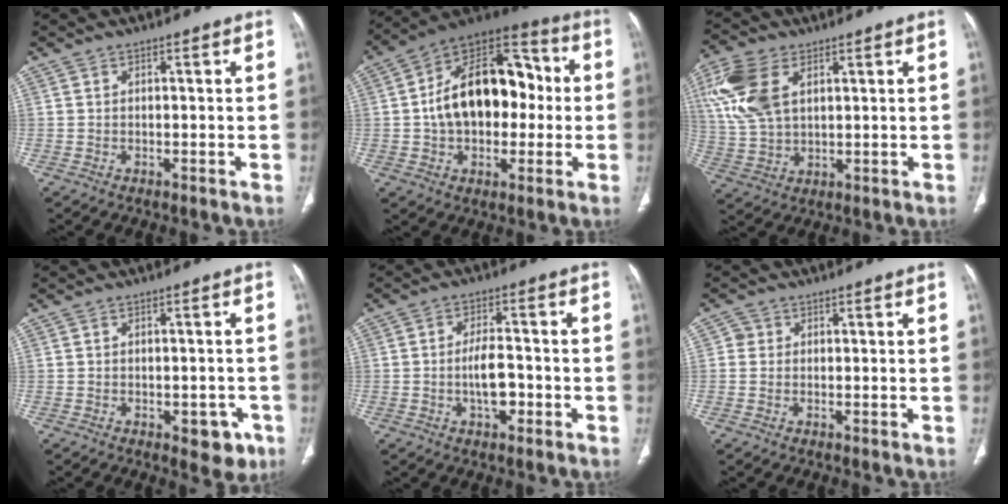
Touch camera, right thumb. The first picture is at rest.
{"total": 21.4, "force": [0.5, 13.7, 16.5], "torque": [-0.228, 0.040, 0.005]}
{"total": 12.6, "force": [4.5, 7.5, 9.1], "torque": [-0.204, 0.001, 0.096]}
{"total": 5.3, "force": [-2.4, 2.9, 3.7], "torque": [-0.020, 0.008, -0.024]}
{"total": 6.0, "force": [-1.6, 2.9, 5.1], "torque": [-0.081, 0.014, -0.026]}
{"total": 1.5, "force": [0.1, 1.4, 0.4], "torque": [0.001, 0.003, -0.001]}